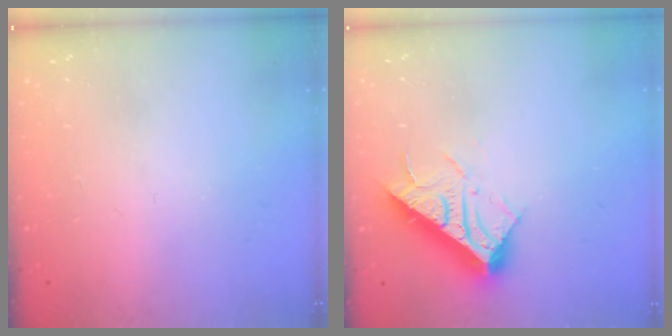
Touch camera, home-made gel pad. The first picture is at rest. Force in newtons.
{"total": 17.0, "press": 17.0, "slide": 0.3}